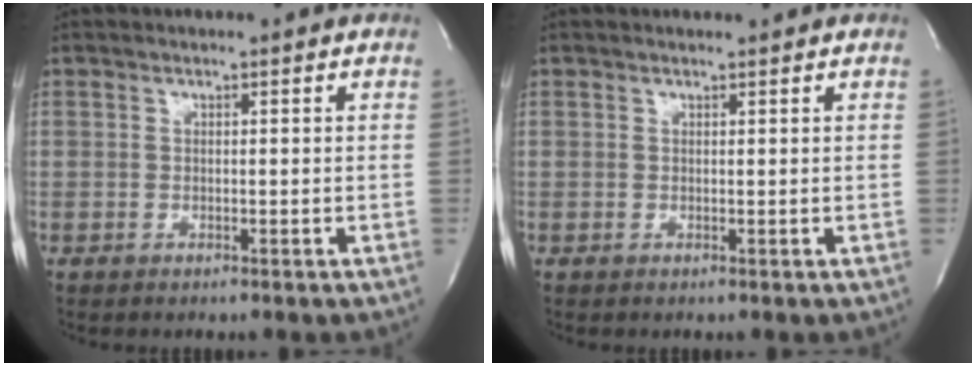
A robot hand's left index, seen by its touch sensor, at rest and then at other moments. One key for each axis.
{"total": 0.6, "fx": 0.6, "fy": 0.0, "fz": 0.1, "tx": -0.005, "ty": 0.000, "tz": 0.009}